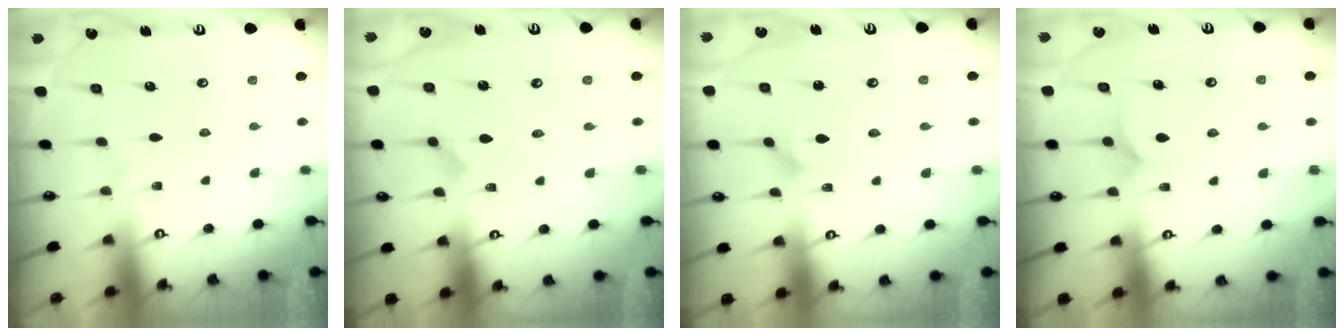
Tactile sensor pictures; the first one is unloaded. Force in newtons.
{"total": 2.3, "press": 2.3, "slide": 0.2}
{"total": 2.2, "press": 2.2, "slide": 0.1}
{"total": 5.8, "press": 5.8, "slide": 0.3}